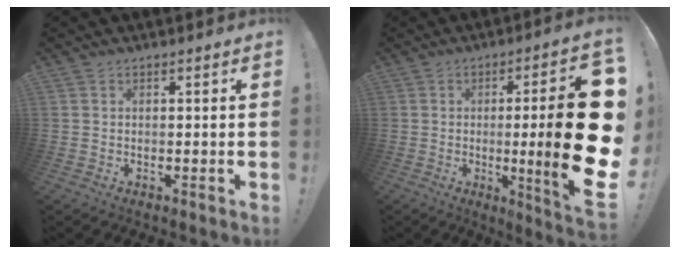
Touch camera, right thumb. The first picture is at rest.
{"total": 21.5, "force": [-1.1, 2.2, 21.3], "torque": [-0.321, -0.011, -0.015]}